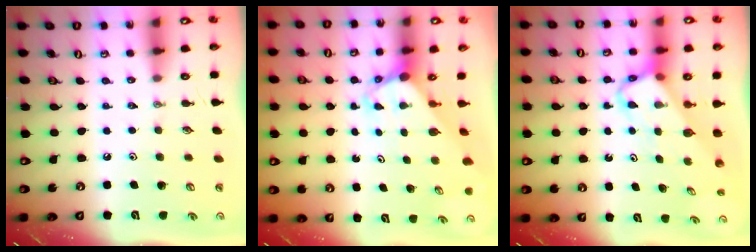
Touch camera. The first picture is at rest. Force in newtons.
{"total": 2.9, "press": 2.9, "slide": 0.2}
{"total": 3.9, "press": 3.9, "slide": 0.2}